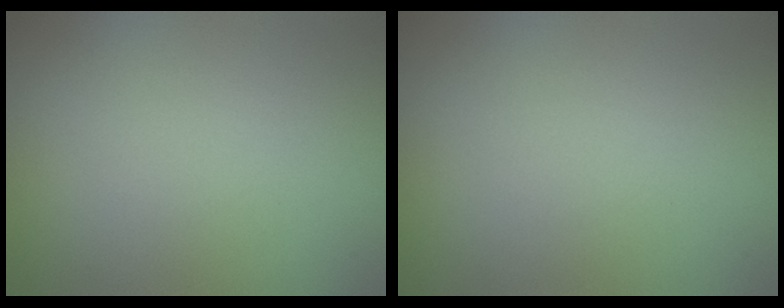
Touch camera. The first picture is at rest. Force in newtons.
{"total": 0.0}